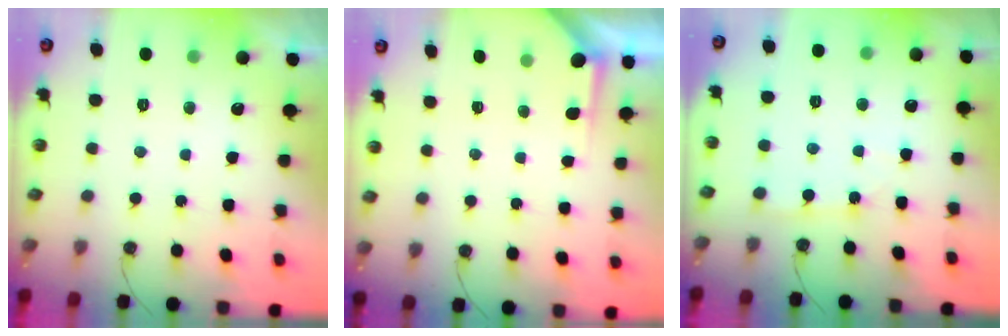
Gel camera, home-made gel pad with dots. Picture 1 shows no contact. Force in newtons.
{"total": 2.5, "press": 2.5, "slide": 0.3}
{"total": 2.2, "press": 2.2, "slide": 0.2}